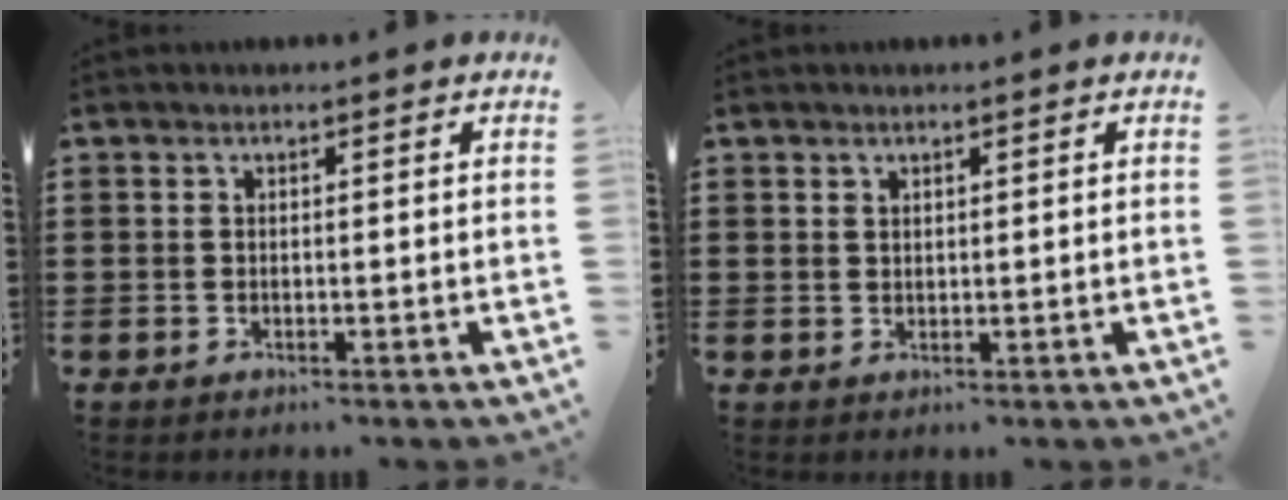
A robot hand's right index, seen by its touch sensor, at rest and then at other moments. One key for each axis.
{"total": 1.0, "fx": 0.9, "fy": 0.6, "fz": 0.1, "tx": -0.003, "ty": 0.002, "tz": 0.017}